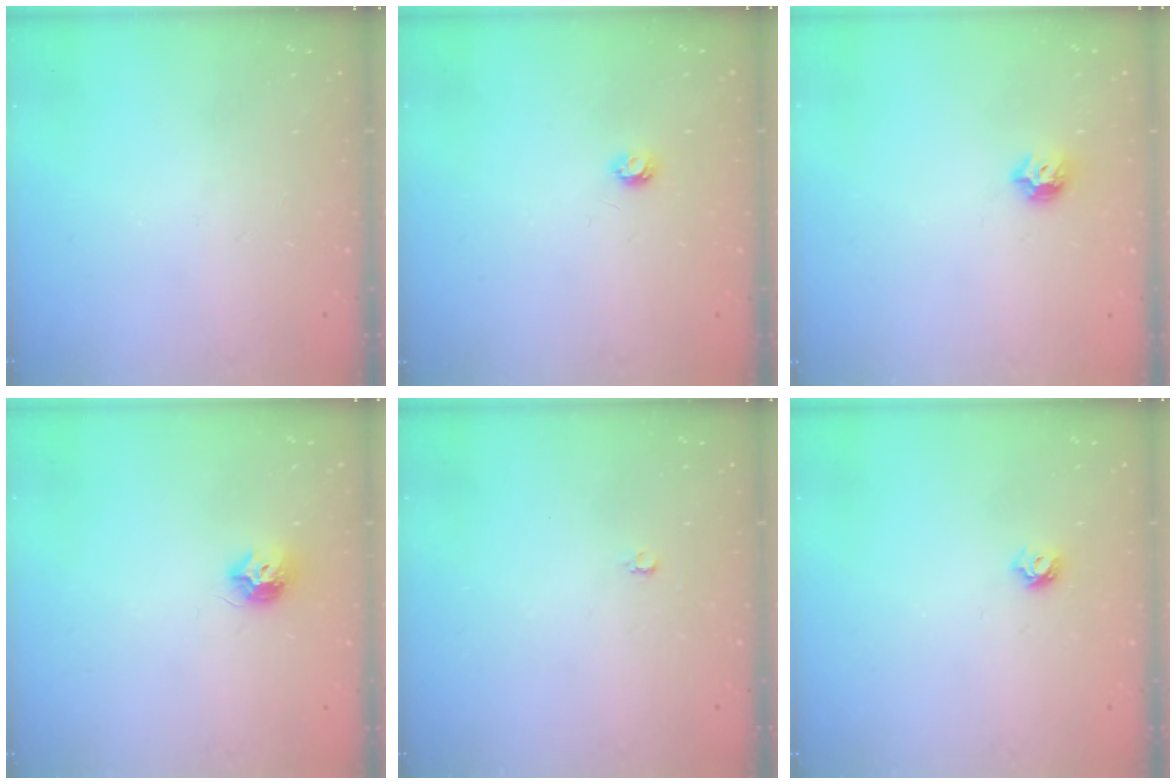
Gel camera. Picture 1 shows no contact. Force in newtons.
{"total": 3.4, "press": 3.4, "slide": 0.5}
{"total": 5.6, "press": 5.5, "slide": 0.9}
{"total": 7.9, "press": 7.9, "slide": 0.4}
{"total": 2.2, "press": 2.2, "slide": 0.2}
{"total": 5.5, "press": 5.5, "slide": 0.7}